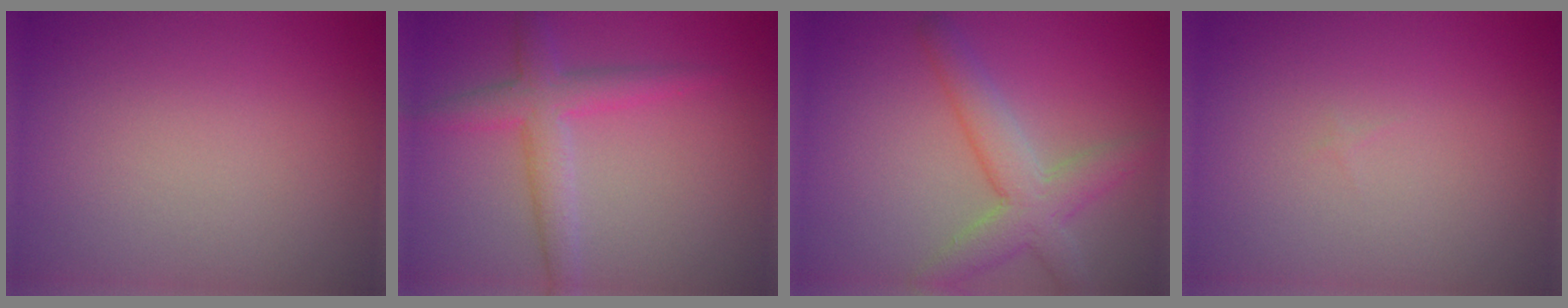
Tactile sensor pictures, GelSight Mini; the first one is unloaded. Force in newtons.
{"total": 3.5, "press": 3.5, "slide": 0.0}
{"total": 4.6, "press": 4.6, "slide": 0.3}
{"total": 0.0}